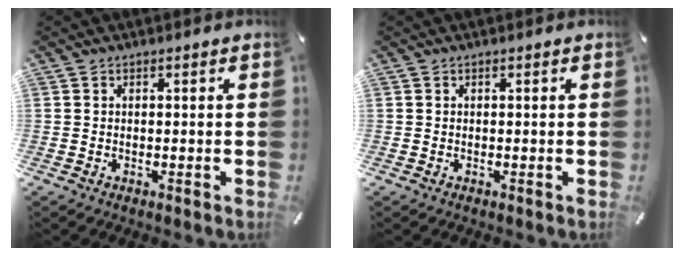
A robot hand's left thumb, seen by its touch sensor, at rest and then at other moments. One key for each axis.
{"total": 0.0}